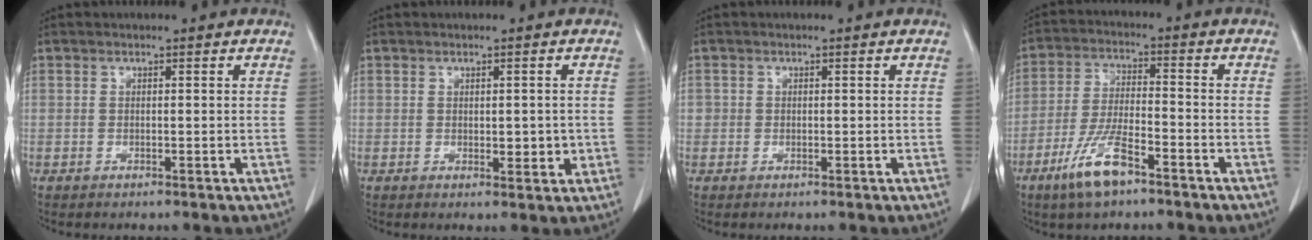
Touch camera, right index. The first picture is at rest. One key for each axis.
{"total": 2.6, "fx": -0.2, "fy": 1.5, "fz": 2.1, "tx": -0.023, "ty": -0.002, "tz": 0.004}
{"total": 0.9, "fx": 0.0, "fy": 0.9, "fz": 0.0, "tx": 0.013, "ty": 0.008, "tz": -0.001}
{"total": 9.1, "fx": -5.7, "fy": 1.9, "fz": 6.7, "tx": -0.140, "ty": -0.012, "tz": -0.108}